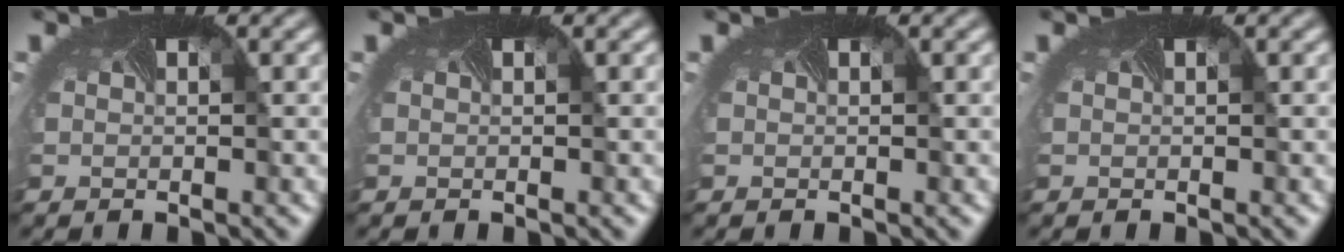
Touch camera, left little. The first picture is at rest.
{"total": 0.0}
{"total": 0.0}
{"total": 0.0}